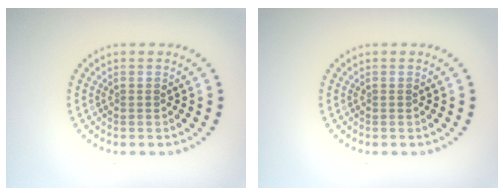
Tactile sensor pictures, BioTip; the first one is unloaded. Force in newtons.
{"total": 0.0}